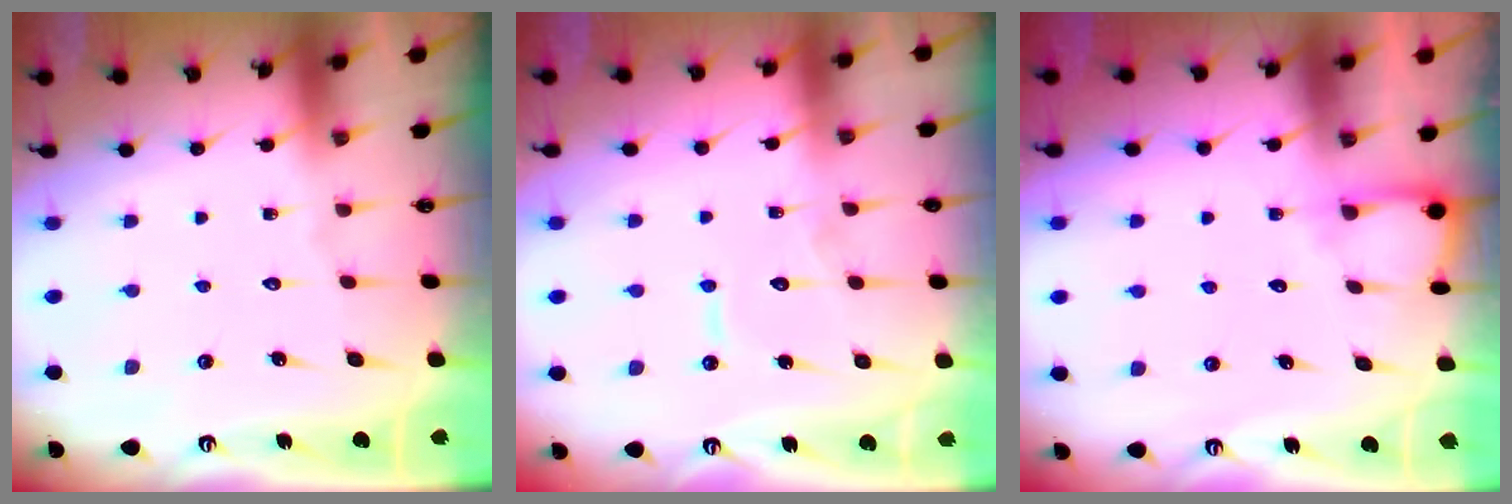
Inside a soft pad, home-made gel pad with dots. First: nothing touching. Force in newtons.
{"total": 6.6, "press": 6.5, "slide": 0.6}
{"total": 4.2, "press": 4.2, "slide": 0.2}